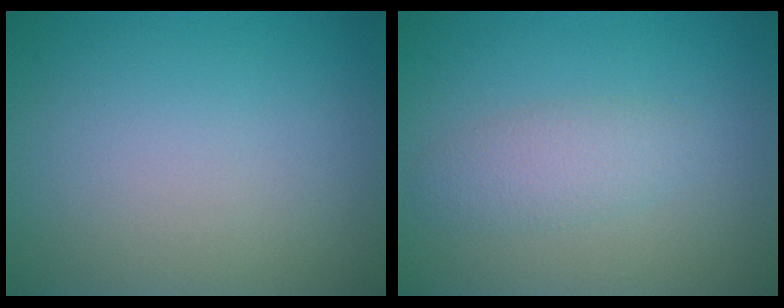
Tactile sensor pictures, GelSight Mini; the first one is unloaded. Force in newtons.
{"total": 2.3, "press": 2.3, "slide": 0.0}